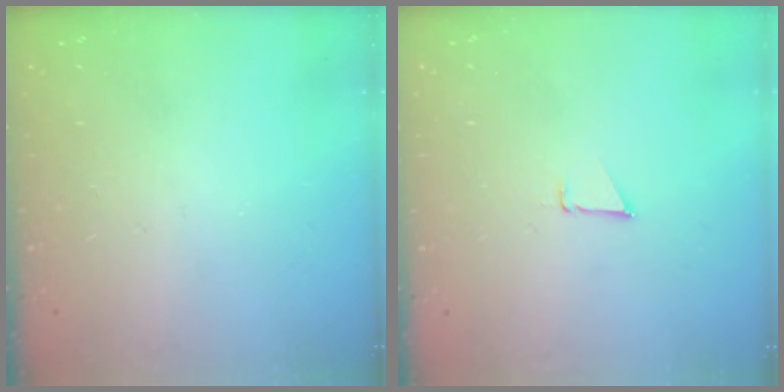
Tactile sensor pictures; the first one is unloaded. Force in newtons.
{"total": 0.9, "press": 0.9, "slide": 0.1}